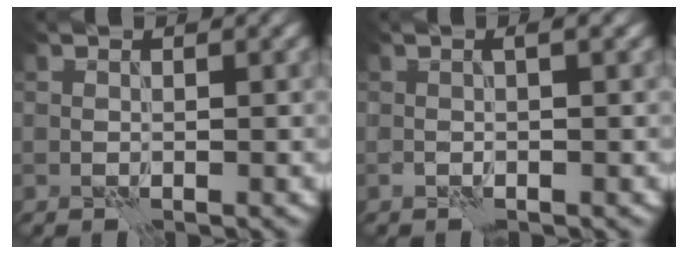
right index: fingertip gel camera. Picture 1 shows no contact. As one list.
[{"total": 1.2, "force": [0.0, 0.1, 1.2], "torque": [-0.021, 0.006, -0.002]}]